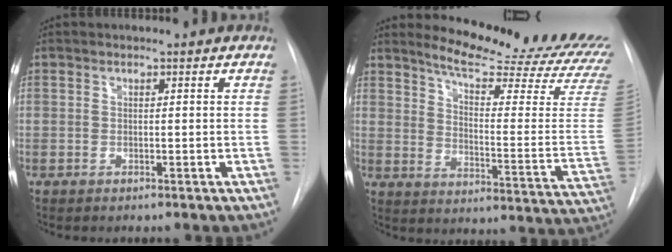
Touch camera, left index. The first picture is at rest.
{"total": 22.6, "force": [20.8, 0.7, 8.9], "torque": [-0.129, -0.127, 0.254]}